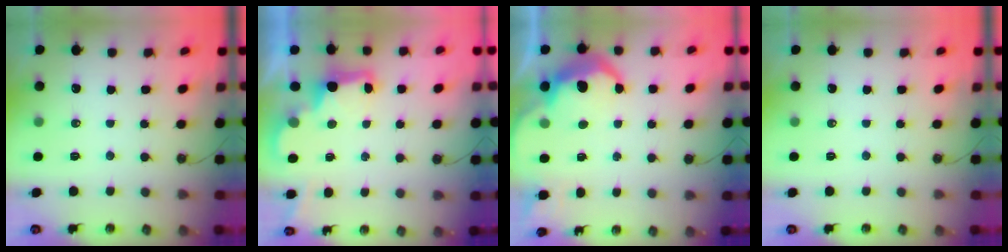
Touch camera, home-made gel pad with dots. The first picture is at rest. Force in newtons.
{"total": 3.0, "press": 2.9, "slide": 0.6}
{"total": 8.1, "press": 8.1, "slide": 0.4}
{"total": 0.0}